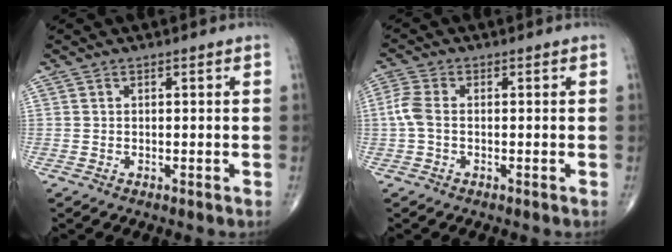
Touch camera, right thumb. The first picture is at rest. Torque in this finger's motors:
{"motor_torque": [-0.04, 0.15, 0.34, -0.19, 0.14]}